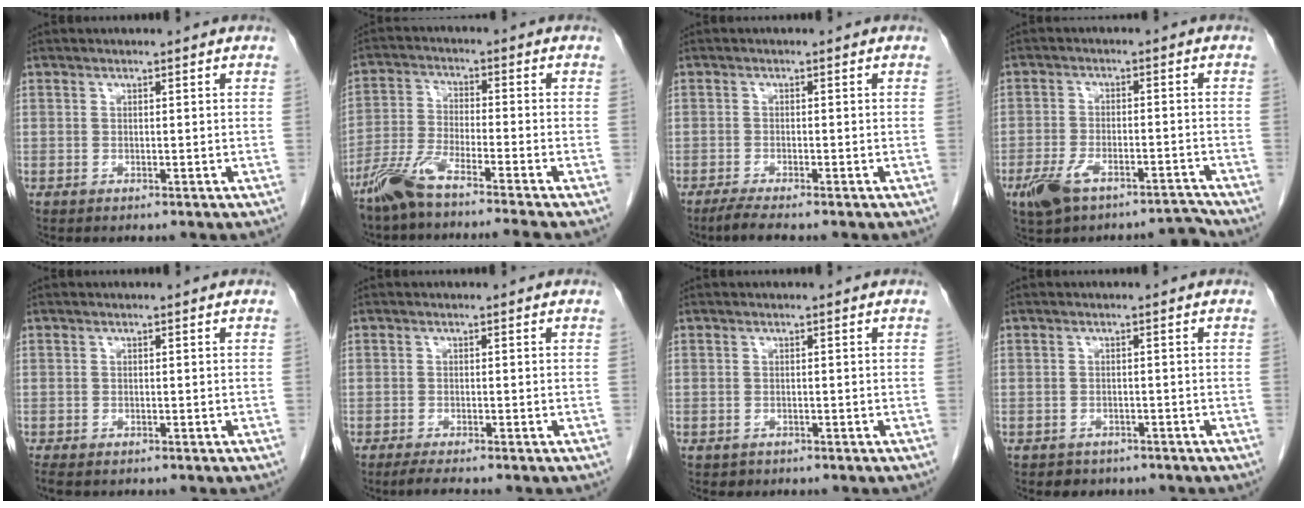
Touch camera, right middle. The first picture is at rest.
{"total": 8.6, "force": [-7.1, -1.0, 4.7], "torque": [-0.094, -0.022, -0.134]}
{"total": 2.6, "force": [-2.1, -0.2, 1.4], "torque": [-0.036, -0.007, -0.042]}
{"total": 6.9, "force": [-5.6, 2.0, 3.5], "torque": [-0.062, 0.009, -0.097]}
{"total": 2.7, "force": [-2.1, 1.1, 1.3], "torque": [-0.023, -0.008, -0.029]}
{"total": 2.6, "force": [-2.2, 0.0, 1.5], "torque": [-0.032, -0.008, -0.038]}
{"total": 0.7, "force": [-0.4, 0.6, -0.1], "torque": [-0.007, 0.002, -0.006]}
{"total": 2.6, "force": [-2.0, 1.7, 0.2], "torque": [-0.013, 0.006, -0.024]}